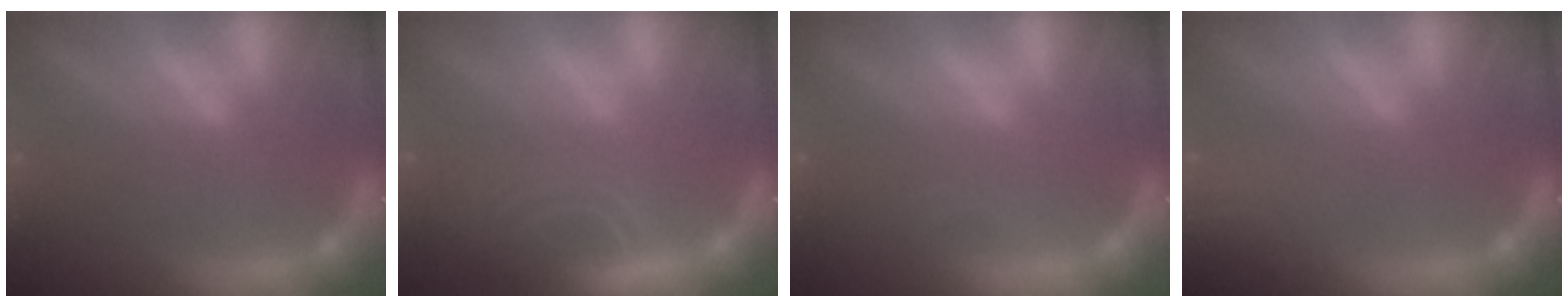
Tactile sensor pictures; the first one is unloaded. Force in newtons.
{"total": 4.5}
{"total": 0.9}
{"total": 8.5}